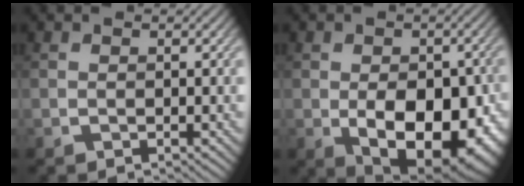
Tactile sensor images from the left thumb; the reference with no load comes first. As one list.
[{"total": 14.5, "force": [-4.1, 8.7, 10.9], "torque": [-0.136, -0.039, -0.039]}]